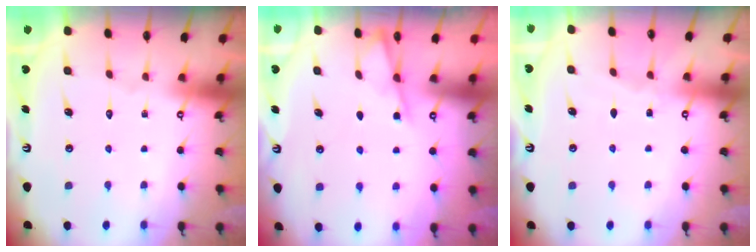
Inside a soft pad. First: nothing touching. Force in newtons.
{"total": 4.0, "press": 4.0, "slide": 0.4}
{"total": 2.6, "press": 2.6, "slide": 0.4}